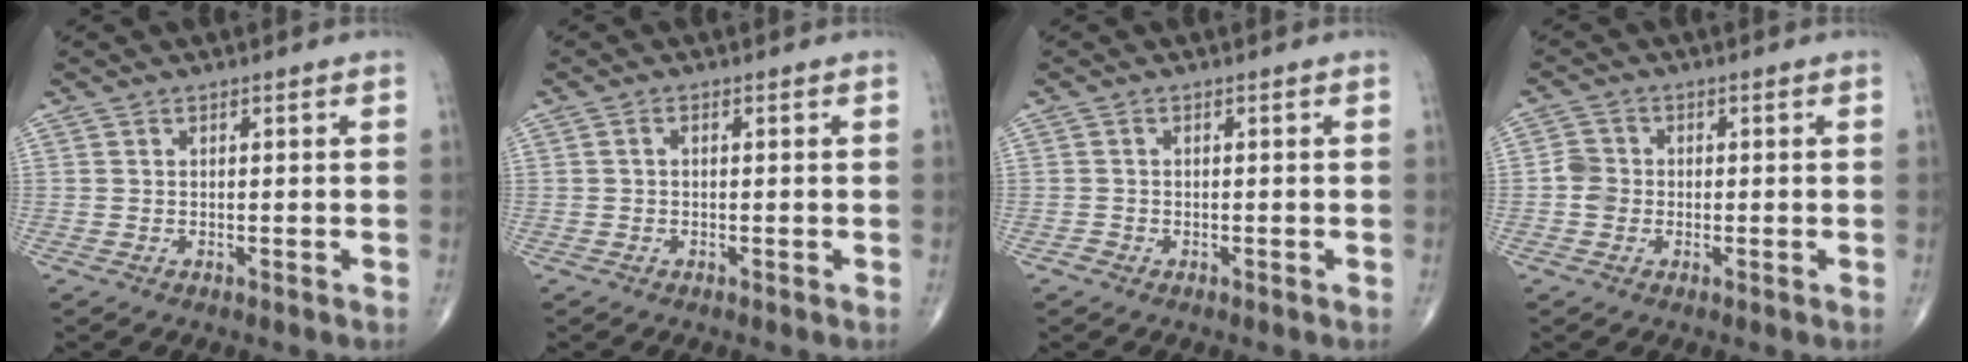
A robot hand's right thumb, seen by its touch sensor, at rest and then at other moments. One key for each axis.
{"total": 0.8, "fx": 0.0, "fy": 0.5, "fz": 0.6, "tx": -0.009, "ty": 0.001, "tz": -0.004}
{"total": 0.8, "fx": -0.5, "fy": 0.7, "fz": 0.1, "tx": 0.001, "ty": 0.003, "tz": -0.014}
{"total": 3.2, "fx": -0.6, "fy": 2.9, "fz": 1.4, "tx": -0.015, "ty": 0.007, "tz": -0.016}